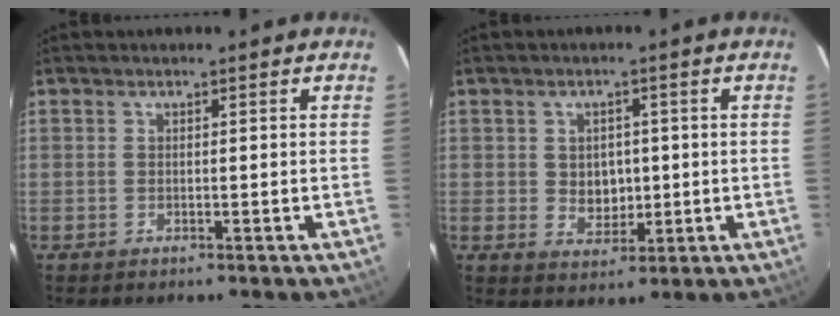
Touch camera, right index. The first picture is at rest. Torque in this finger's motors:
{"motor_torque": [0.08, 0.09, 0.08, 0.02]}